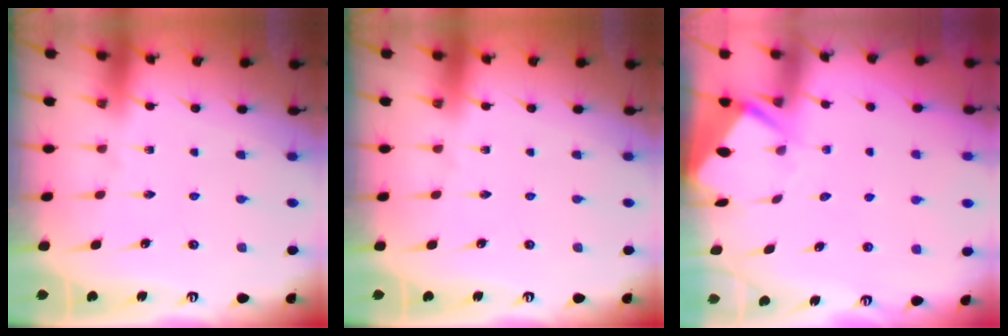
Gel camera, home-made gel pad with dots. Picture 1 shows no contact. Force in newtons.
{"total": 0.0}
{"total": 3.4, "press": 3.4, "slide": 0.3}